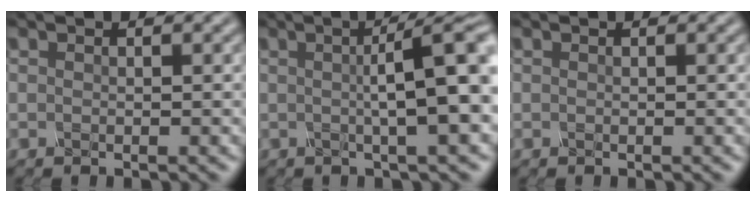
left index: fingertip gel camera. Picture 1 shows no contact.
{"total": 8.5, "force": [0.9, 1.9, 8.3], "torque": [-0.087, 0.017, 0.008]}
{"total": 0.0}